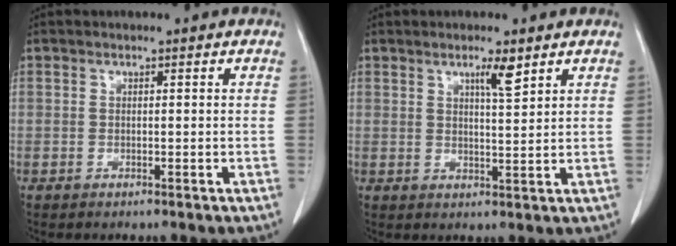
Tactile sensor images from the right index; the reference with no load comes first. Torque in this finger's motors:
{"motor_torque": [0.31, 0.32, 0.03, 0.04]}